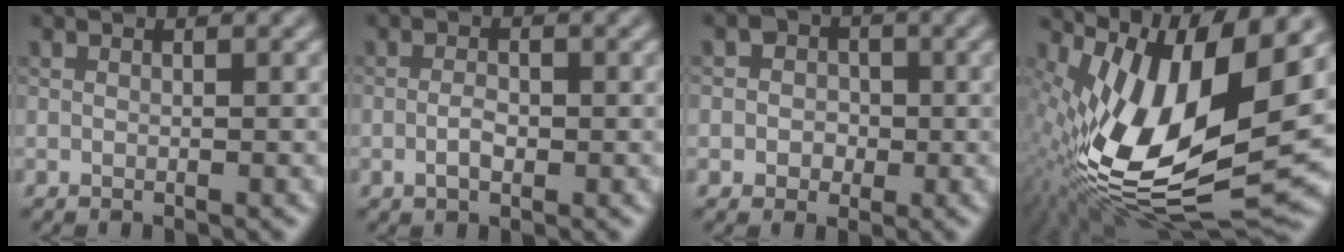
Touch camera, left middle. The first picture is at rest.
{"total": 1.7, "force": [-0.4, 0.9, 1.4], "torque": [-0.026, 0.001, -0.010]}
{"total": 3.5, "force": [0.6, 3.2, 1.3], "torque": [0.006, 0.011, -0.013]}
{"total": 16.0, "force": [1.0, 6.5, 14.6], "torque": [-0.282, -0.001, 0.020]}